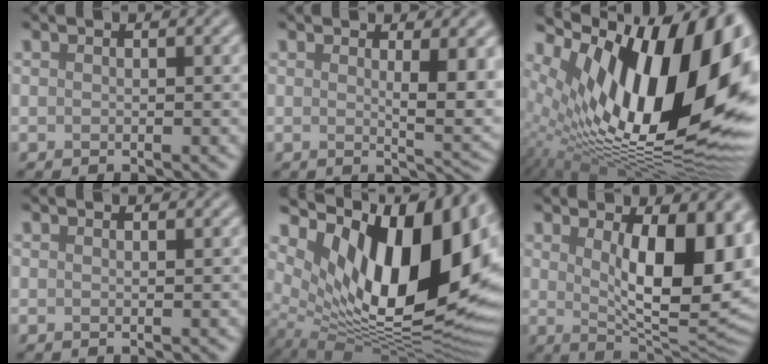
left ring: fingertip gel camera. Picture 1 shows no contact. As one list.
[{"total": 4.9, "force": [1.2, 1.3, 4.6], "torque": [-0.060, -0.010, 0.025]}, {"total": 19.8, "force": [4.2, 9.3, 17.0], "torque": [-0.282, 0.013, 0.064]}, {"total": 0.0}, {"total": 16.4, "force": [5.0, 7.6, 13.7], "torque": [-0.203, -0.010, 0.087]}, {"total": 12.2, "force": [2.3, 4.7, 11.1], "torque": [-0.130, -0.010, 0.038]}]